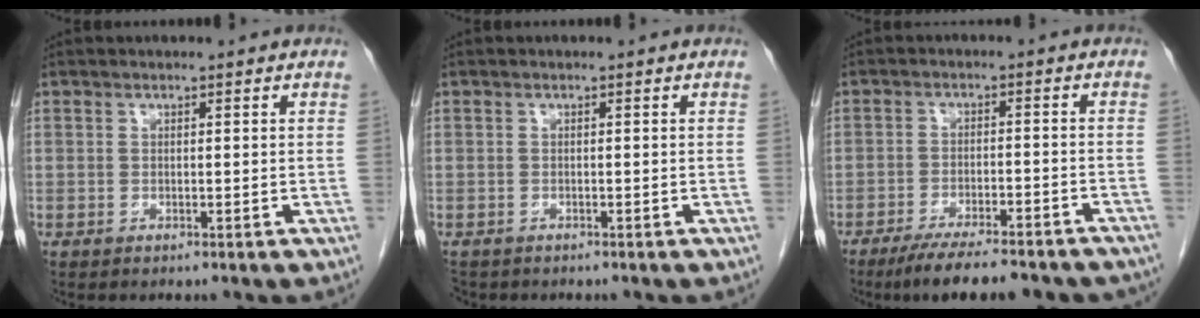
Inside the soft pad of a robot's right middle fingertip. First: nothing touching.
{"total": 2.1, "force": [-1.7, 1.2, 0.5], "torque": [-0.013, -0.002, -0.027]}
{"total": 15.0, "force": [-12.4, 3.4, 7.6], "torque": [-0.091, -0.004, -0.169]}